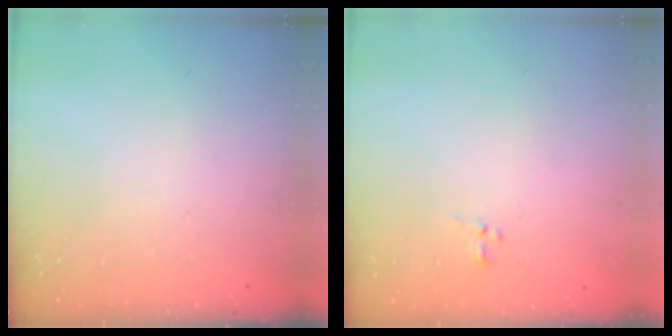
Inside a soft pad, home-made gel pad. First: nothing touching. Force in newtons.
{"total": 1.2, "press": 1.1, "slide": 0.6}